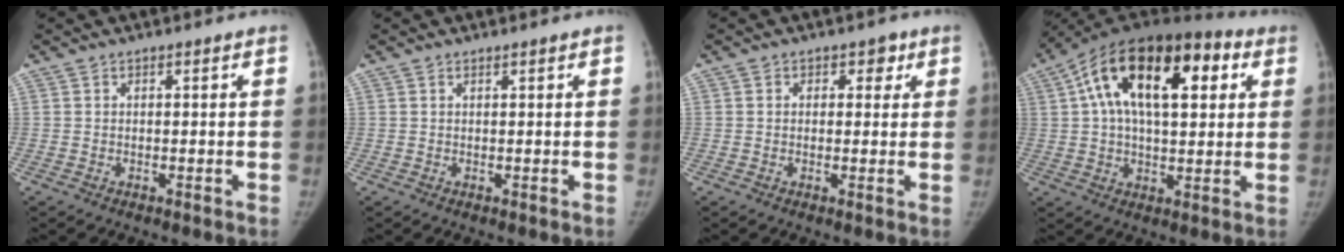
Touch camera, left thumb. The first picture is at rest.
{"total": 0.0}
{"total": 3.4, "force": [1.1, 2.7, 1.6], "torque": [0.009, 0.000, 0.008]}
{"total": 21.3, "force": [6.1, 10.6, 17.5], "torque": [-0.283, 0.036, 0.089]}